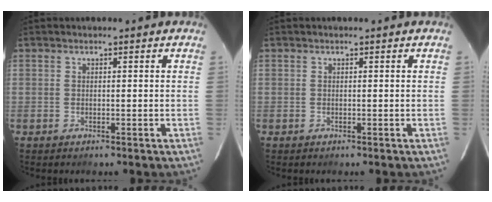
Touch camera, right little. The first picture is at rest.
{"total": 0.0}